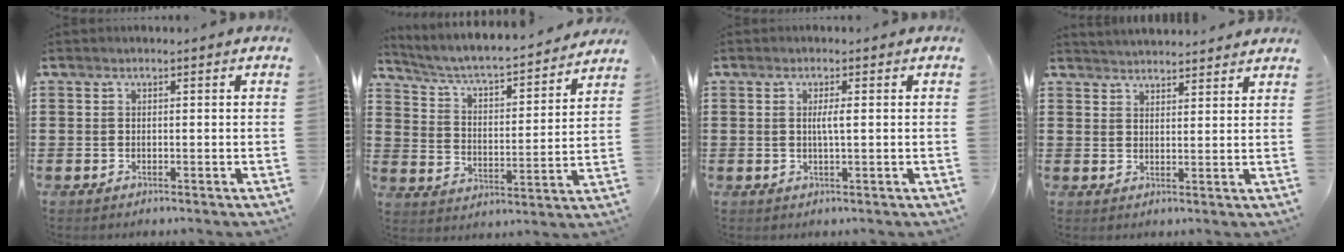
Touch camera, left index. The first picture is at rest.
{"total": 4.1, "force": [3.7, 0.5, 1.7], "torque": [-0.054, -0.034, 0.051]}
{"total": 2.1, "force": [0.2, 0.2, 2.1], "torque": [-0.042, -0.003, 0.002]}
{"total": 2.9, "force": [2.9, -0.2, -0.2], "torque": [-0.006, -0.009, 0.054]}